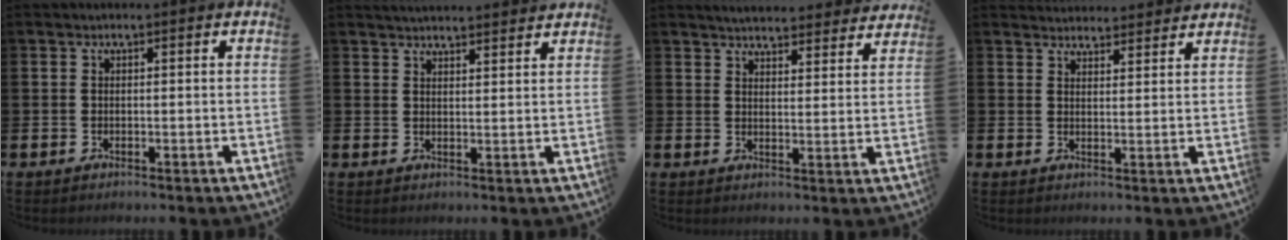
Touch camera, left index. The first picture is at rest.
{"total": 3.3, "force": [3.3, 0.0, 0.1], "torque": [-0.005, -0.017, 0.060]}
{"total": 4.7, "force": [4.6, 0.6, 0.4], "torque": [-0.007, -0.036, 0.079]}
{"total": 3.6, "force": [3.5, 0.6, -0.1], "torque": [-0.001, -0.022, 0.064]}